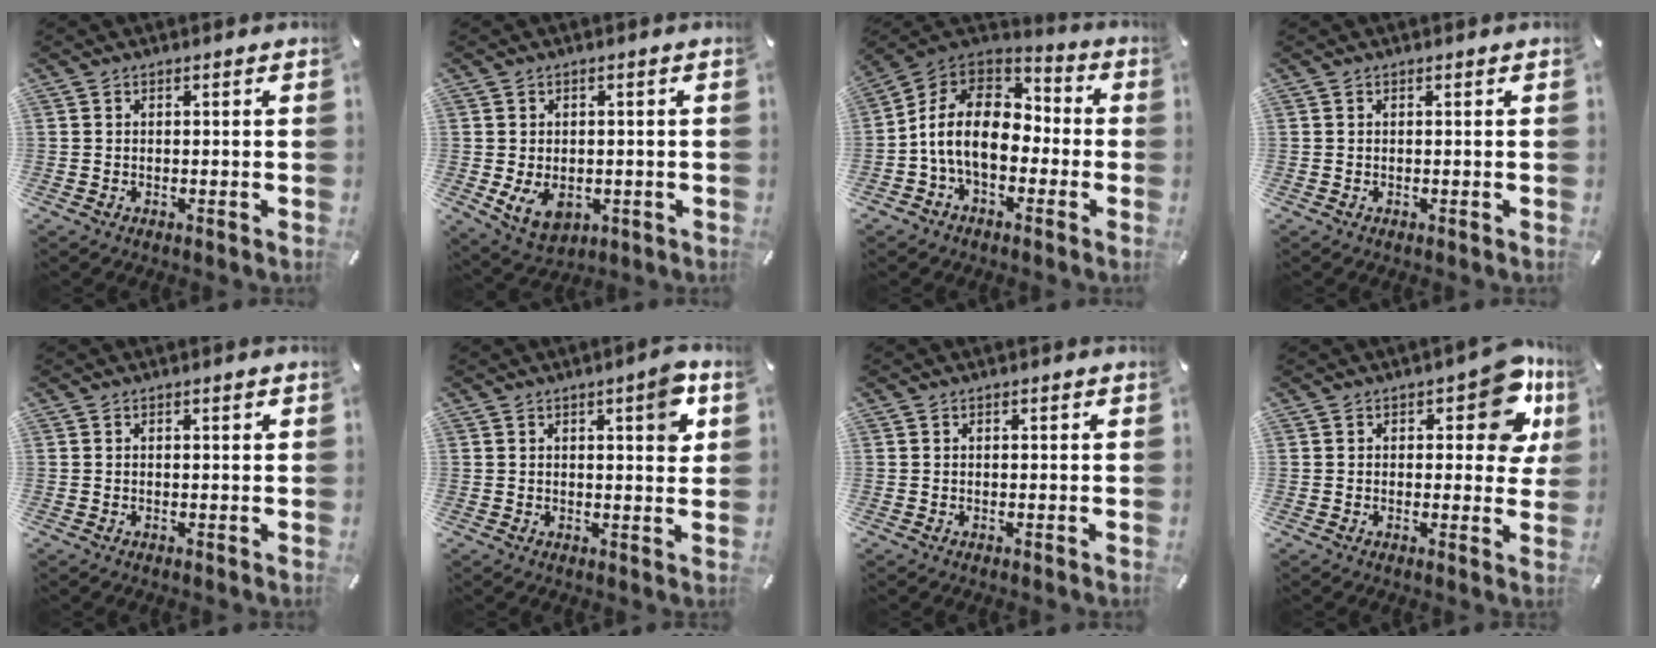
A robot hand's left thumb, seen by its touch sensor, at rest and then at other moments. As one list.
[{"total": 6.5, "force": [-1.3, 4.8, 4.2], "torque": [-0.078, -0.001, -0.023]}, {"total": 13.4, "force": [-3.5, 9.3, 9.0], "torque": [-0.196, 0.025, -0.068]}, {"total": 0.0}, {"total": 0.8, "force": [0.1, 0.2, 0.7], "torque": [-0.014, 0.003, 0.001]}, {"total": 6.6, "force": [2.4, 2.0, 5.8], "torque": [-0.073, -0.009, 0.031]}, {"total": 0.0}, {"total": 12.1, "force": [5.3, 5.9, 9.1], "torque": [-0.091, -0.028, 0.084]}]